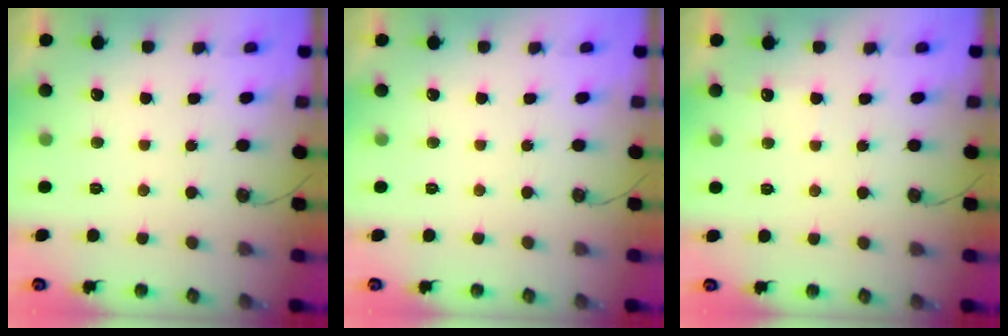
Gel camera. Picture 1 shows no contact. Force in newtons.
{"total": 0.0}
{"total": 3.0, "press": 3.0, "slide": 0.5}